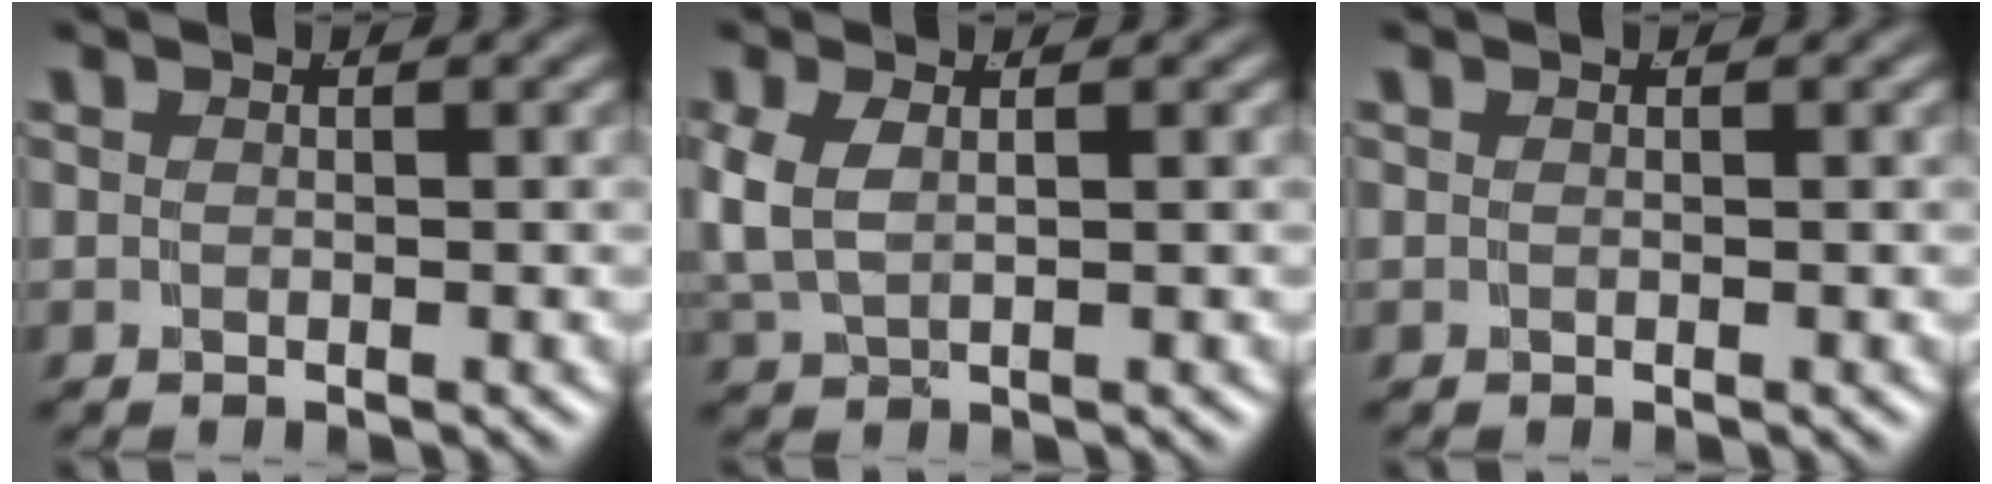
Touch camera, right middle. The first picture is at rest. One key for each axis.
{"total": 3.3, "fx": 0.4, "fy": 2.2, "fz": 2.5, "tx": -0.066, "ty": -0.008, "tz": 0.021}
{"total": 0.0}